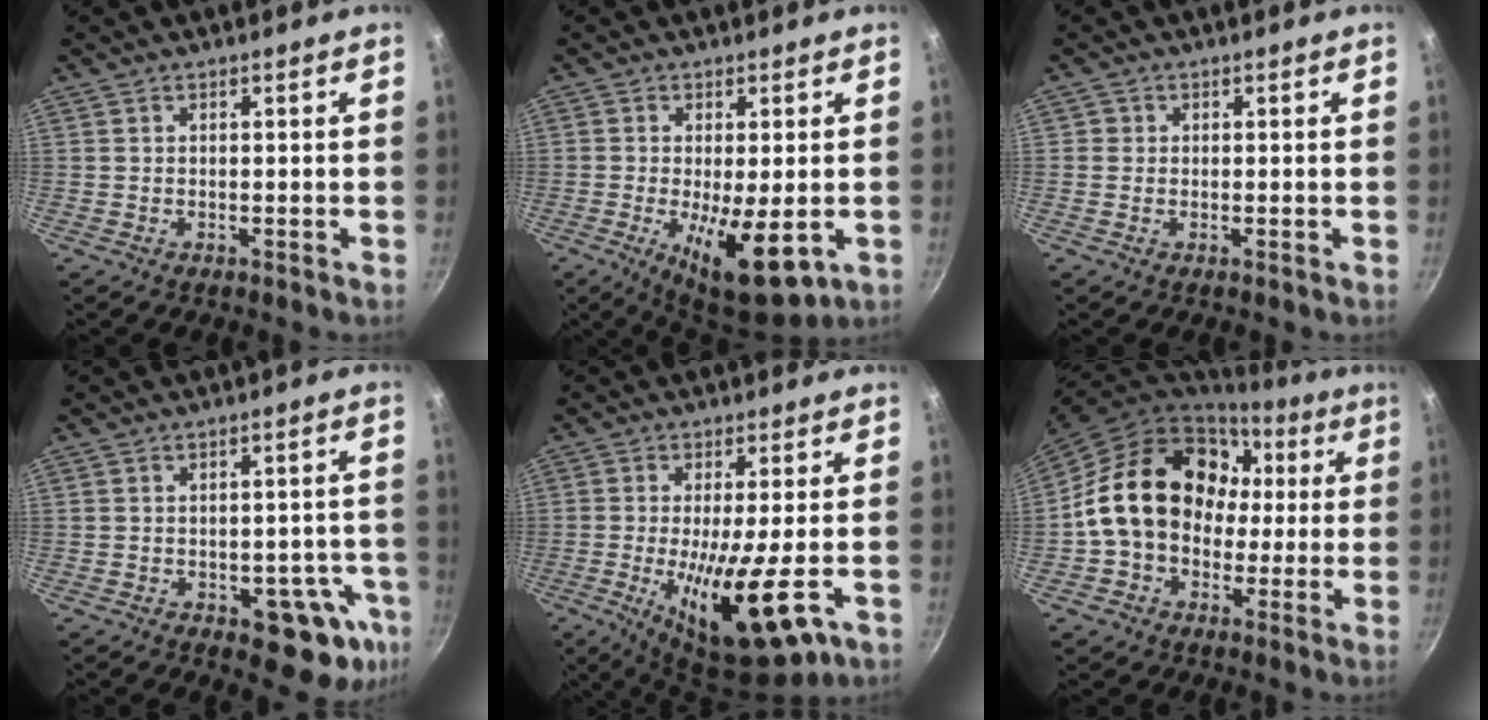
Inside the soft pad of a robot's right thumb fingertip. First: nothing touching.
{"total": 11.3, "force": [-2.8, 3.9, 10.3], "torque": [-0.154, -0.011, -0.030]}
{"total": 1.0, "force": [-0.1, 1.0, 0.1], "torque": [0.004, 0.001, -0.003]}
{"total": 11.3, "force": [-4.6, 6.2, 8.3], "torque": [-0.033, 0.024, -0.052]}
{"total": 15.8, "force": [-5.0, 3.8, 14.5], "torque": [-0.237, -0.015, -0.076]}
{"total": 20.0, "force": [1.5, 15.9, 12.0], "torque": [-0.173, 0.053, 0.024]}